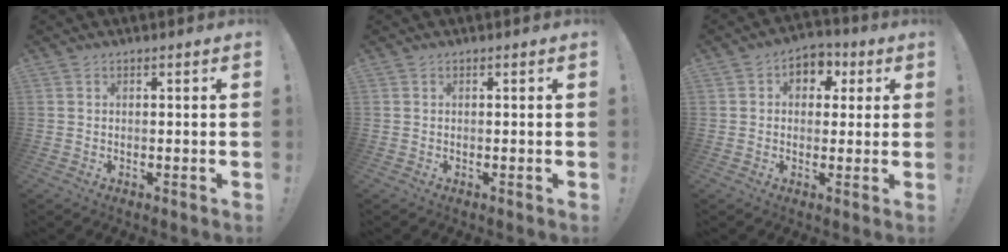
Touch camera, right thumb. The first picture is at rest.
{"total": 0.0}
{"total": 6.2, "force": [1.5, 5.3, 2.8], "torque": [-0.023, -0.004, 0.026]}